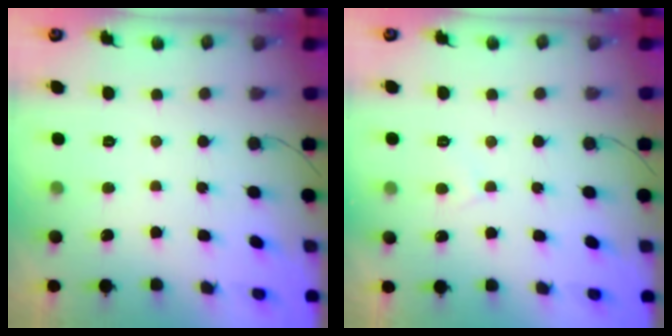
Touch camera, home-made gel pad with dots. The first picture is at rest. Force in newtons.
{"total": 2.4, "press": 2.4, "slide": 0.2}